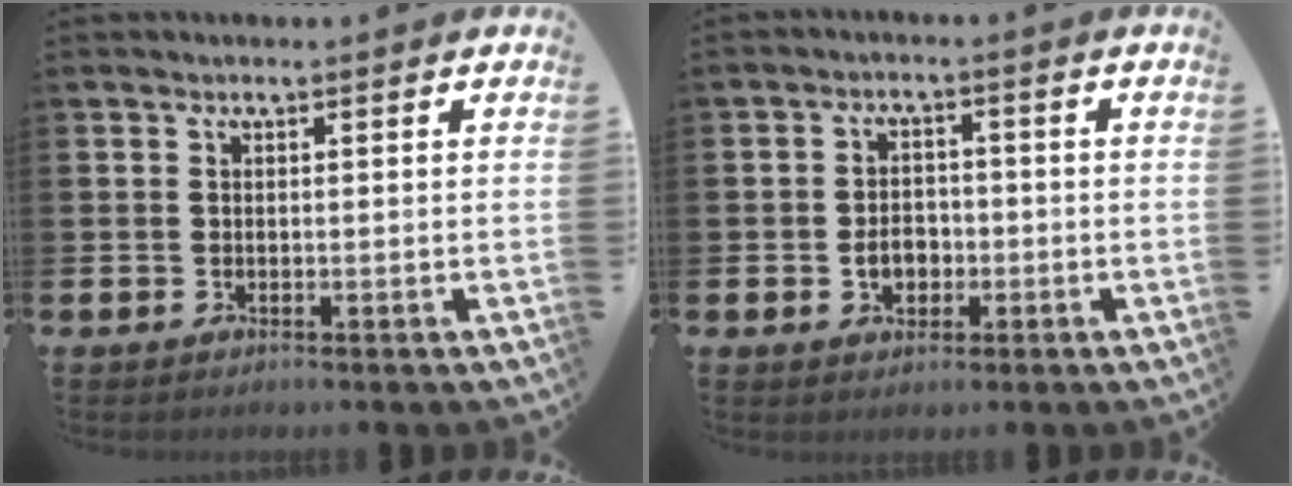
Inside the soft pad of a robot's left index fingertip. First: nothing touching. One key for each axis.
{"total": 3.5, "fx": -0.9, "fy": 2.7, "fz": 2.1, "tx": -0.025, "ty": -0.003, "tz": -0.025}